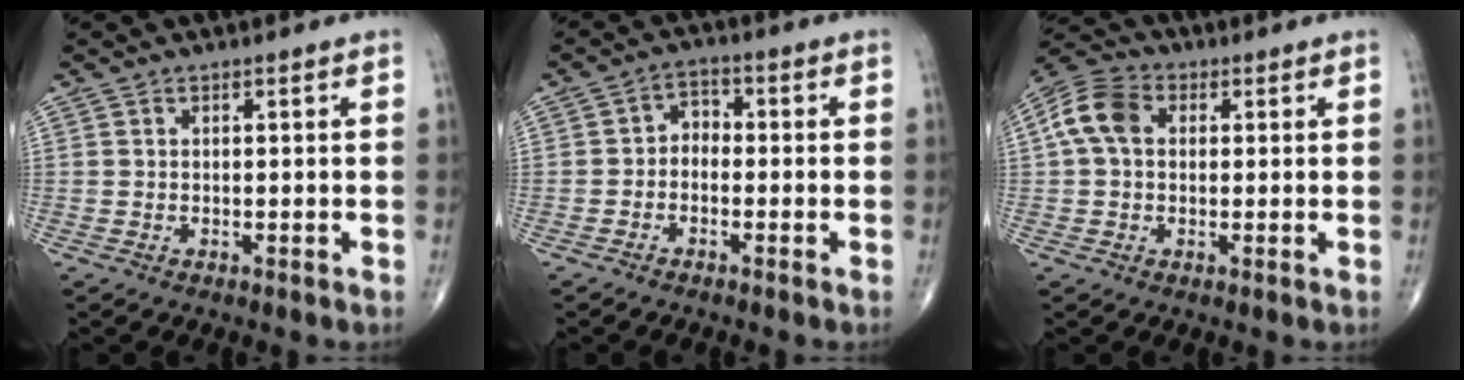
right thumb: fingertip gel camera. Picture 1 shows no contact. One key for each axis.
{"total": 3.4, "fx": -1.0, "fy": 2.6, "fz": 2.0, "tx": -0.016, "ty": 0.023, "tz": -0.032}
{"total": 8.3, "fx": 1.4, "fy": 6.0, "fz": 5.6, "tx": -0.112, "ty": 0.024, "tz": 0.018}